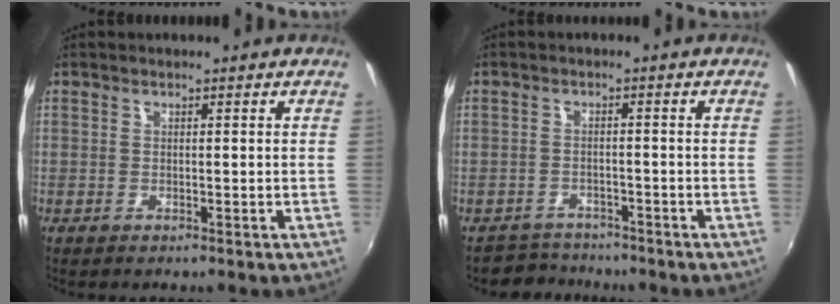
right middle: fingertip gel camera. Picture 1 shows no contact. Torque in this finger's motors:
{"motor_torque": [-0.11, -0.25, -0.10, -0.05]}